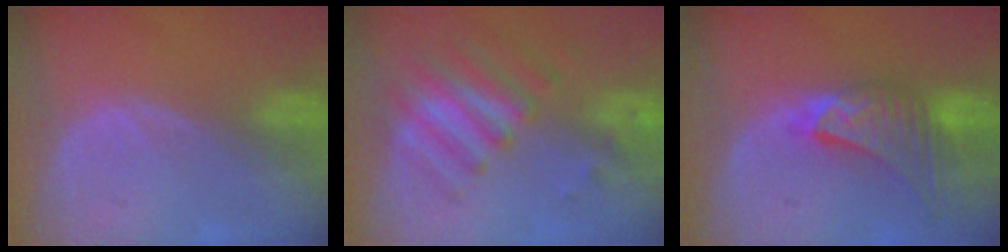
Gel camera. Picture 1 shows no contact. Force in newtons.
{"total": 7.8, "press": 7.0, "slide": 3.5}
{"total": 9.1, "press": 8.2, "slide": 3.8}